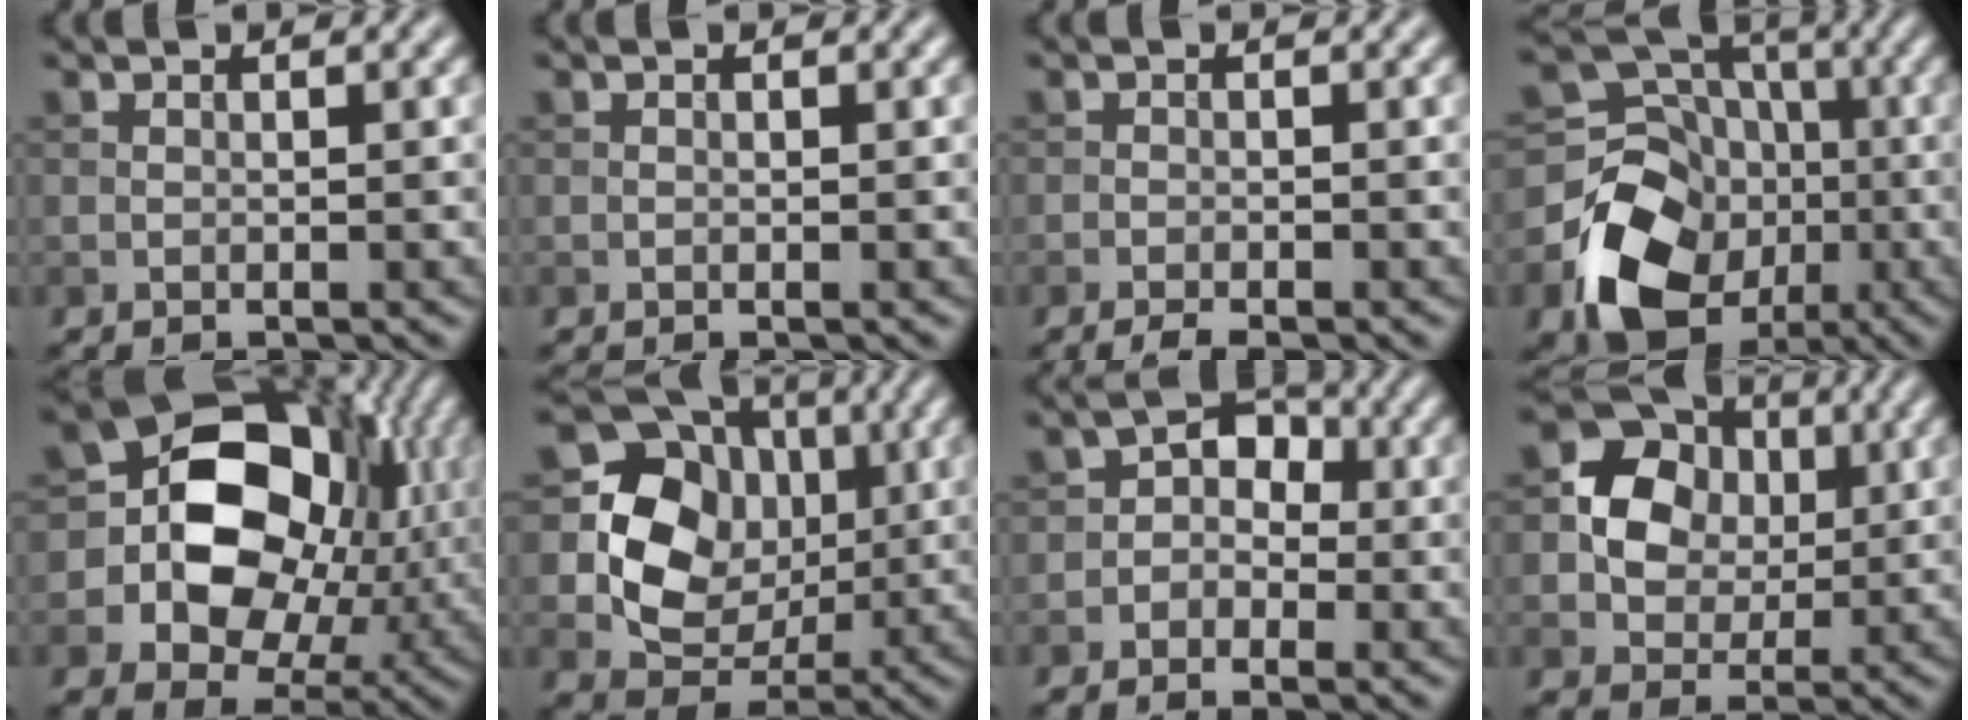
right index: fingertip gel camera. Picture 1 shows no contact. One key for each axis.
{"total": 0.0}
{"total": 1.6, "fx": -1.2, "fy": 0.4, "fz": 0.9, "tx": -0.016, "ty": -0.002, "tz": -0.025}
{"total": 13.0, "fx": -4.4, "fy": 10.7, "fz": 5.9, "tx": -0.095, "ty": -0.032, "tz": -0.071}
{"total": 14.7, "fx": 1.4, "fy": 11.7, "fz": 8.8, "tx": -0.153, "ty": 0.006, "tz": 0.023}
{"total": 9.5, "fx": 0.7, "fy": 8.2, "fz": 4.9, "tx": -0.064, "ty": -0.005, "tz": 0.000}
{"total": 2.9, "fx": -0.8, "fy": 2.4, "fz": 1.3, "tx": 0.010, "ty": 0.010, "tz": -0.027}
{"total": 9.5, "fx": 2.1, "fy": 8.4, "fz": 4.1, "tx": -0.069, "ty": 0.025, "tz": 0.035}